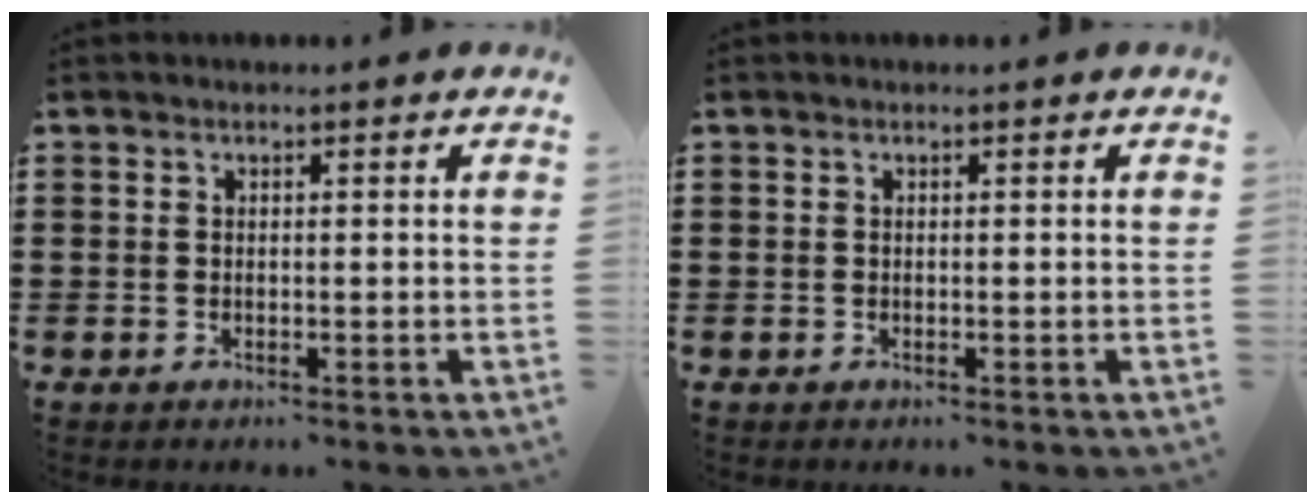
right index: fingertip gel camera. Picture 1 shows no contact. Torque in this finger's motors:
{"motor_torque": [0.00, 0.00, 0.00, 0.00]}